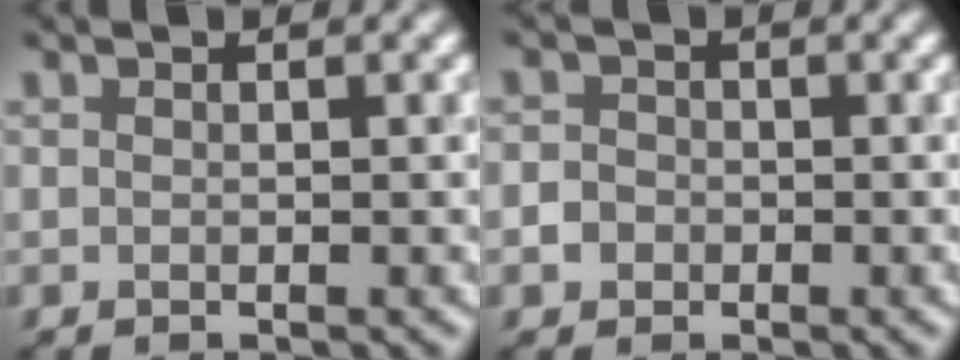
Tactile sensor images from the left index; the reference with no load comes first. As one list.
[{"total": 1.3, "force": [-0.6, 1.1, -0.1], "torque": [0.008, -0.001, -0.012]}]